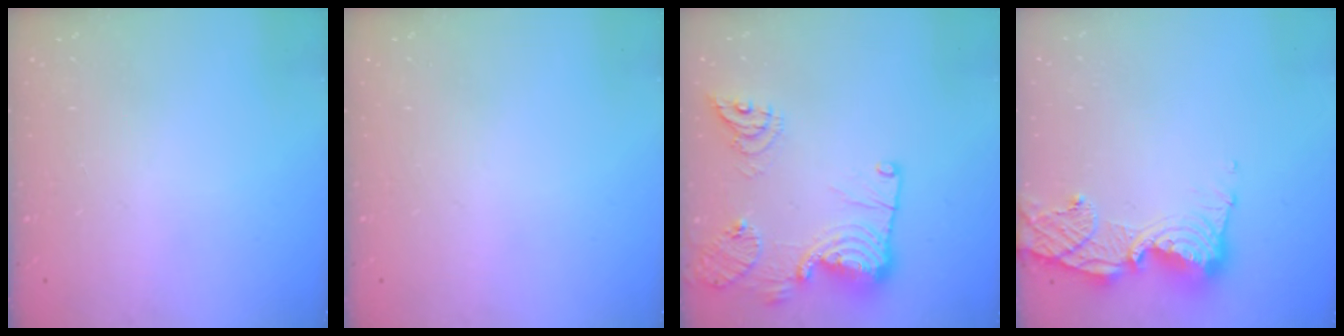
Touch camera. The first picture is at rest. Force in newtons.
{"total": 0.0}
{"total": 19.1, "press": 18.3, "slide": 5.5}
{"total": 13.3, "press": 13.2, "slide": 1.6}